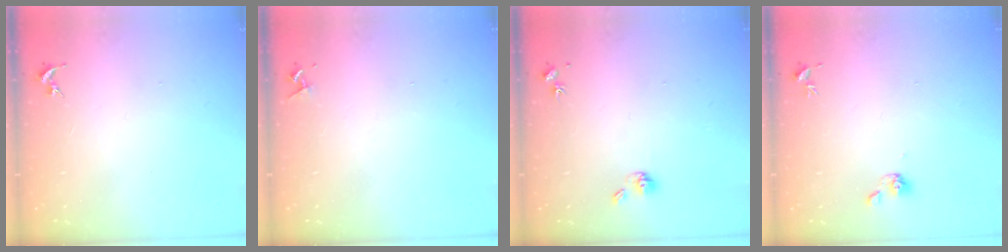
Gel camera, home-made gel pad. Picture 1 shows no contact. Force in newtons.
{"total": 4.2, "press": 4.2, "slide": 0.5}
{"total": 5.8, "press": 5.3, "slide": 2.3}
{"total": 5.2, "press": 4.6, "slide": 2.3}